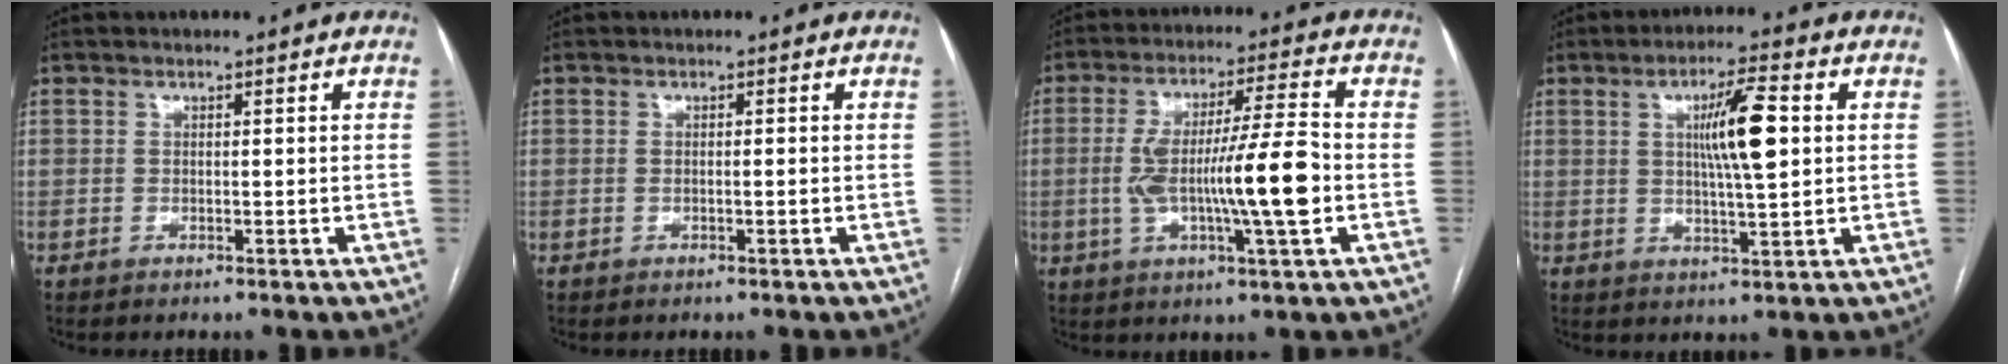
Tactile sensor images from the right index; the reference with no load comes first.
{"total": 0.7, "force": [-0.1, 0.1, 0.7], "torque": [-0.015, 0.000, 0.000]}
{"total": 13.5, "force": [-1.9, 0.7, 13.4], "torque": [-0.242, 0.006, -0.034]}
{"total": 8.5, "force": [1.7, 0.7, 8.3], "torque": [-0.142, 0.003, 0.029]}